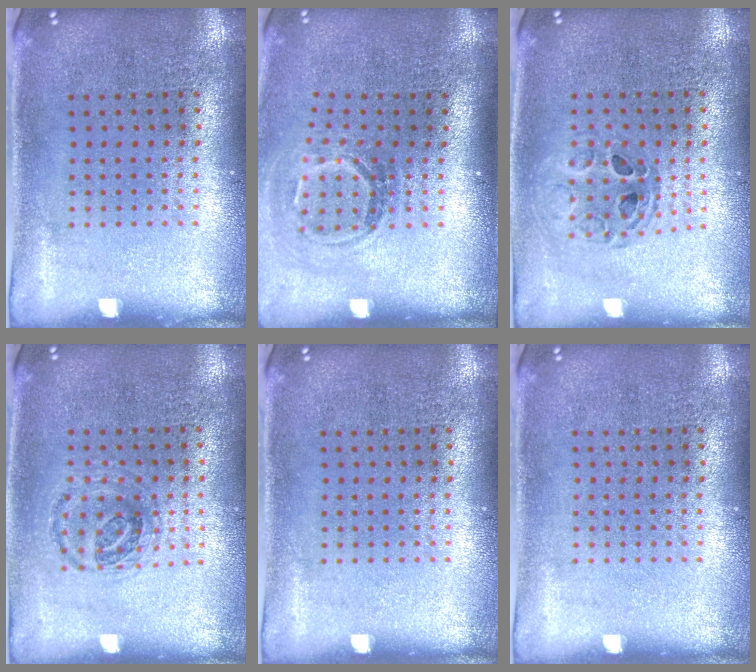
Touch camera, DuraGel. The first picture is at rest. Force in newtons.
{"total": 1.7, "press": 1.2, "slide": 1.3}
{"total": 0.8, "press": 0.8, "slide": 0.0}
{"total": 0.9, "press": 0.9, "slide": 0.2}
{"total": 0.0}
{"total": 0.0}